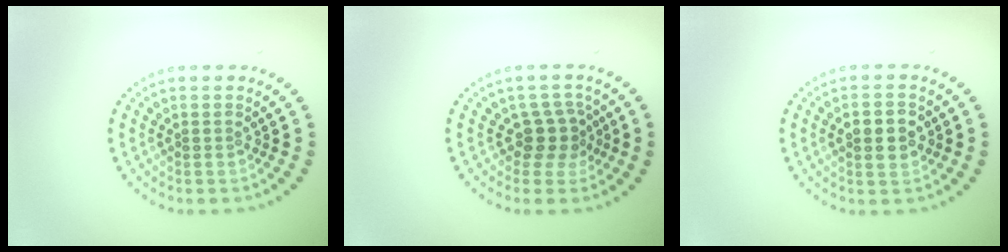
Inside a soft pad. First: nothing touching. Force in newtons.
{"total": 2.5, "press": 2.0, "slide": 1.6}
{"total": 2.9, "press": 2.9, "slide": 0.2}